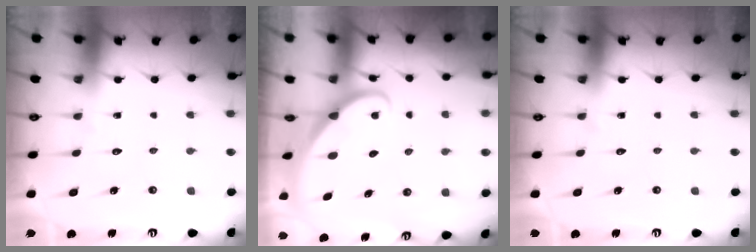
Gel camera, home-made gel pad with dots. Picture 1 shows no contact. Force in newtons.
{"total": 1.7, "press": 1.7, "slide": 0.1}
{"total": 0.0}